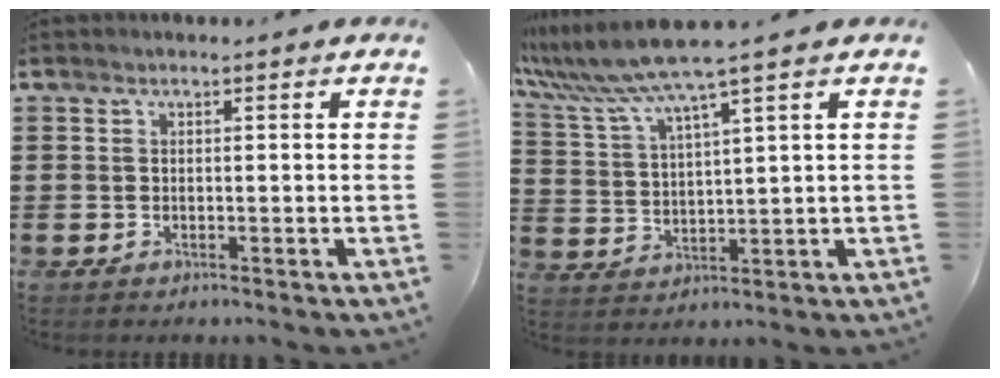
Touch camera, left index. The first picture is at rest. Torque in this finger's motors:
{"motor_torque": [0.25, -1.05, 0.42, 0.21]}